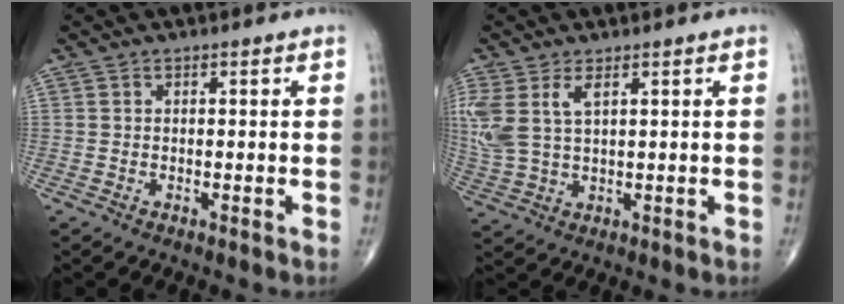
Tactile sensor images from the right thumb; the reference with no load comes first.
{"total": 8.8, "force": [3.3, 4.2, 7.0], "torque": [-0.178, -0.001, 0.078]}